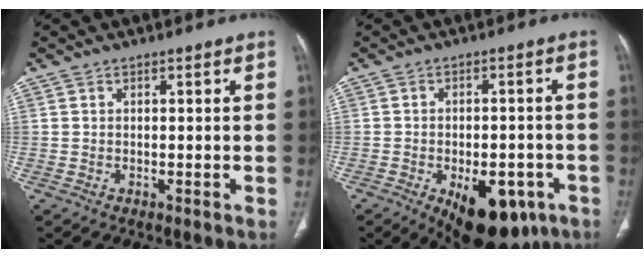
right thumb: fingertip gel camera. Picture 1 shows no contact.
{"total": 14.9, "force": [-7.0, 7.8, 10.6], "torque": [-0.118, 0.014, -0.084]}